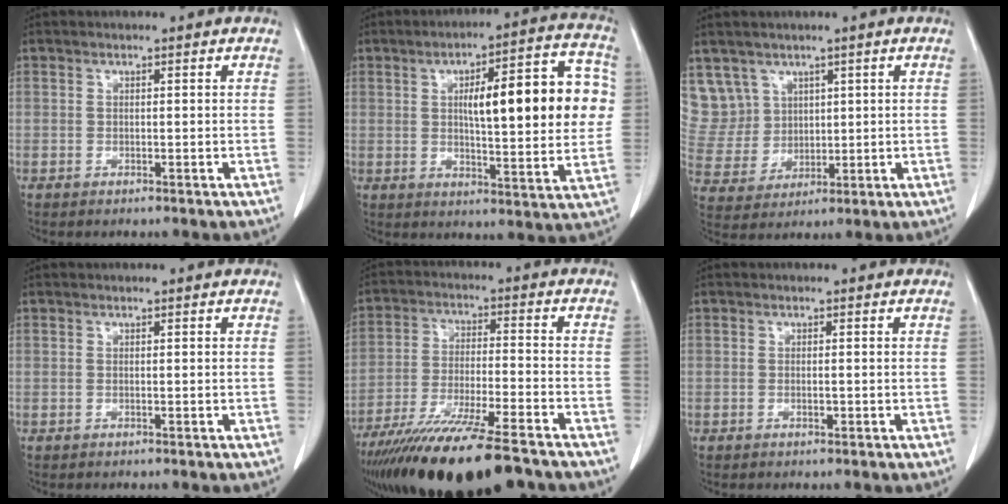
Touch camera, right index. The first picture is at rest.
{"total": 17.9, "force": [2.7, 4.2, 17.2], "torque": [-0.226, 0.035, 0.040]}
{"total": 8.9, "force": [4.9, 7.4, 0.2], "torque": [-0.014, 0.028, 0.117]}
{"total": 0.0}
{"total": 19.7, "force": [-16.0, 1.6, 11.5], "torque": [-0.191, -0.040, -0.267]}
{"total": 0.7, "force": [-0.2, 0.2, 0.6], "torque": [-0.012, -0.001, -0.003]}